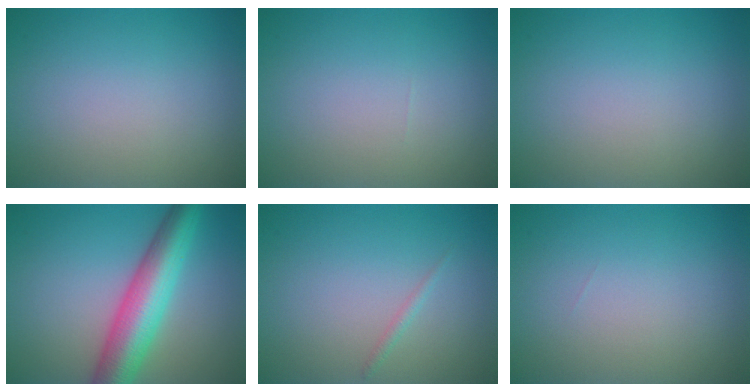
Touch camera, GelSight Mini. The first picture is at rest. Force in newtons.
{"total": 0.0}
{"total": 0.0}
{"total": 7.9, "press": 7.9, "slide": 0.2}
{"total": 0.7, "press": 0.7, "slide": 0.0}
{"total": 0.0}